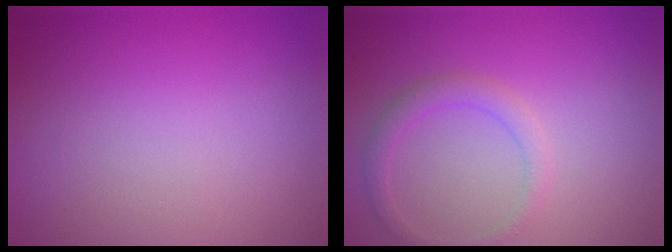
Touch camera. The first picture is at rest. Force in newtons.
{"total": 1.7, "press": 1.7, "slide": 0.2}